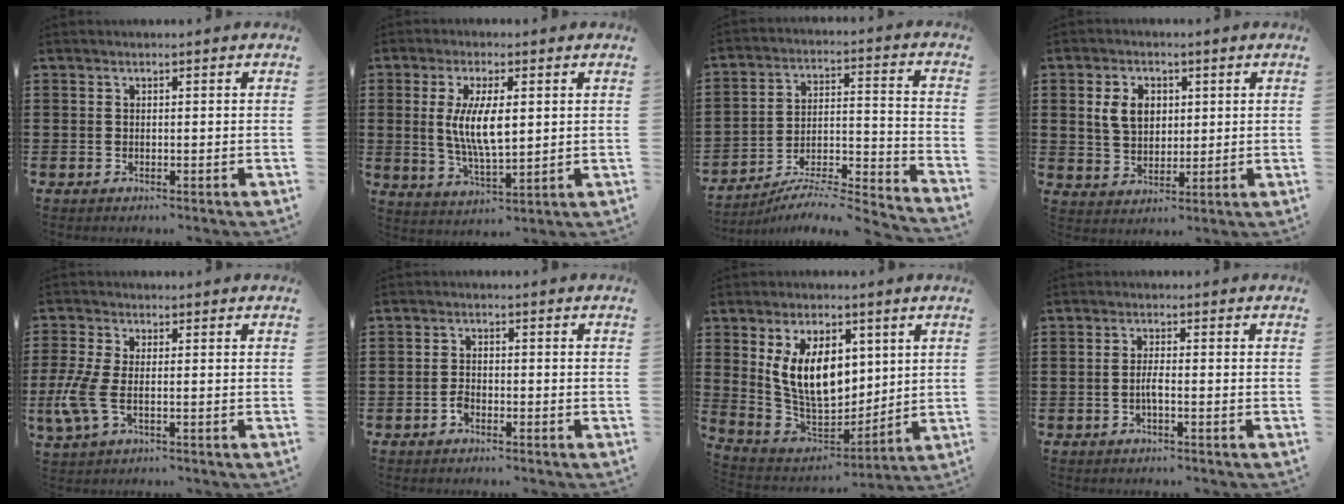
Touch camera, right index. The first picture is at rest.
{"total": 8.0, "force": [0.9, 2.7, 7.5], "torque": [-0.151, 0.003, 0.013]}
{"total": 5.7, "force": [-5.4, 0.4, 1.9], "torque": [-0.029, -0.011, -0.108]}
{"total": 5.6, "force": [1.4, 4.1, 3.5], "torque": [-0.089, 0.011, 0.022]}
{"total": 5.7, "force": [-1.3, 2.5, 5.0], "torque": [-0.130, -0.013, -0.029]}
{"total": 1.9, "force": [-1.1, 1.0, 1.1], "torque": [-0.023, 0.000, -0.022]}
{"total": 11.2, "force": [3.1, 6.8, 8.4], "torque": [-0.185, -0.002, 0.053]}
{"total": 2.0, "force": [-0.9, 0.2, 1.8], "torque": [-0.042, -0.002, -0.018]}